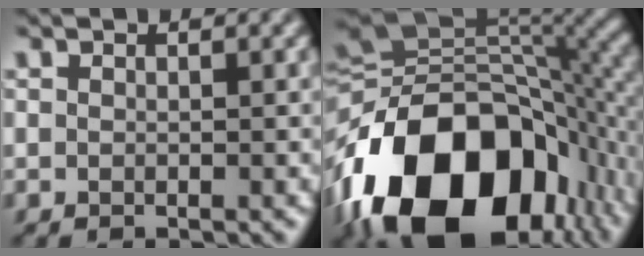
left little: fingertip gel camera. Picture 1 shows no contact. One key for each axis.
{"total": 18.8, "fx": -7.9, "fy": 11.9, "fz": 12.3, "tx": -0.238, "ty": -0.013, "tz": -0.127}